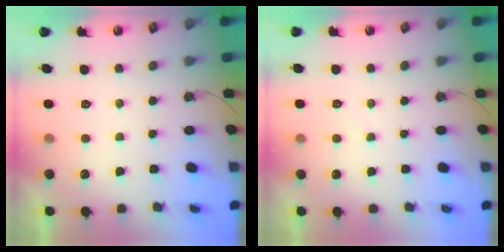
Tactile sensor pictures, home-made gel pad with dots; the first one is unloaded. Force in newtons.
{"total": 3.8, "press": 3.7, "slide": 0.3}